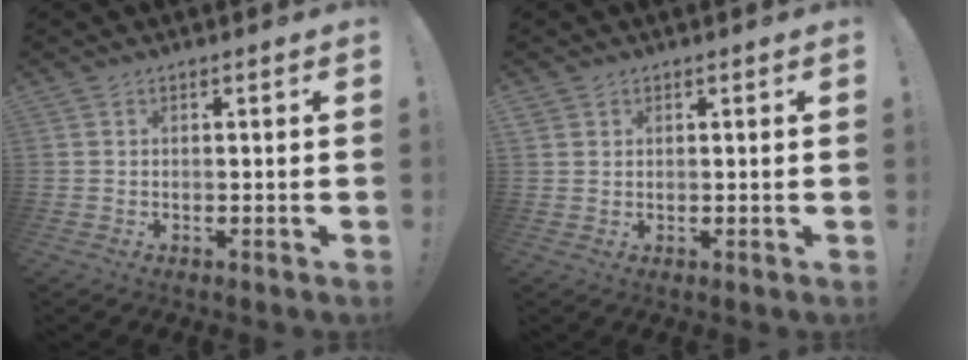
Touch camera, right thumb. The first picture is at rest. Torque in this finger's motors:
{"motor_torque": [0.57, 1.33, 0.55, 0.35, 0.22]}